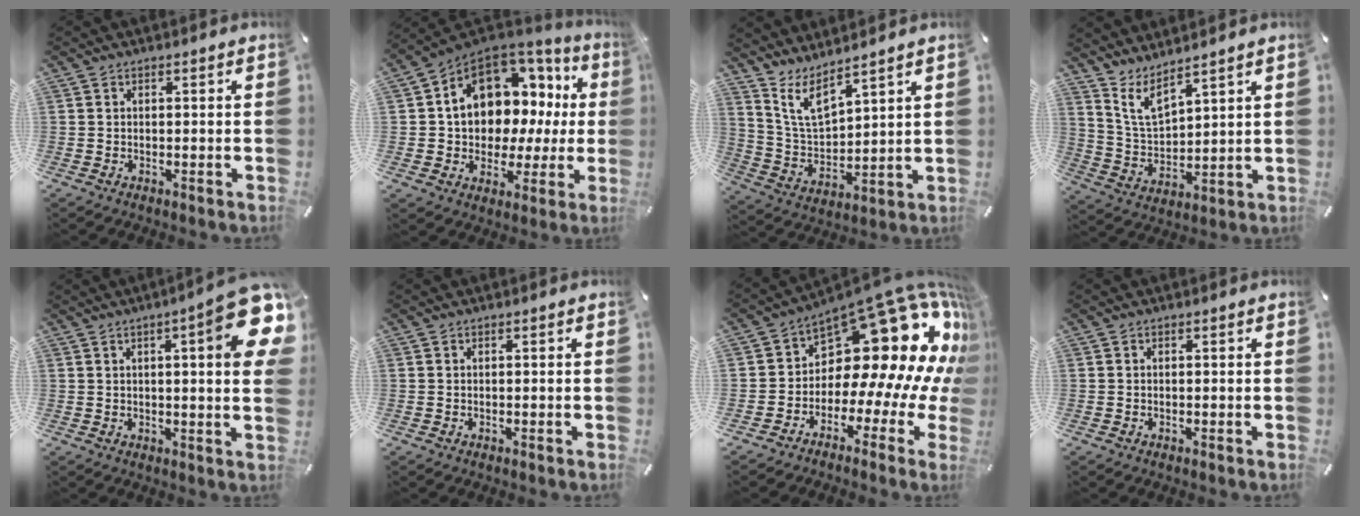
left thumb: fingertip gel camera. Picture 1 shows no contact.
{"total": 13.7, "force": [4.6, 10.2, 7.9], "torque": [-0.125, -0.041, 0.083]}
{"total": 8.5, "force": [6.9, 3.0, 4.0], "torque": [-0.110, -0.036, 0.127]}
{"total": 7.4, "force": [6.0, 2.7, 3.4], "torque": [-0.088, -0.028, 0.113]}
{"total": 14.7, "force": [5.7, 2.6, 13.3], "torque": [-0.182, -0.033, 0.083]}
{"total": 0.0}
{"total": 23.4, "force": [9.1, 12.4, 17.6], "torque": [-0.253, -0.096, 0.173]}
{"total": 0.0}